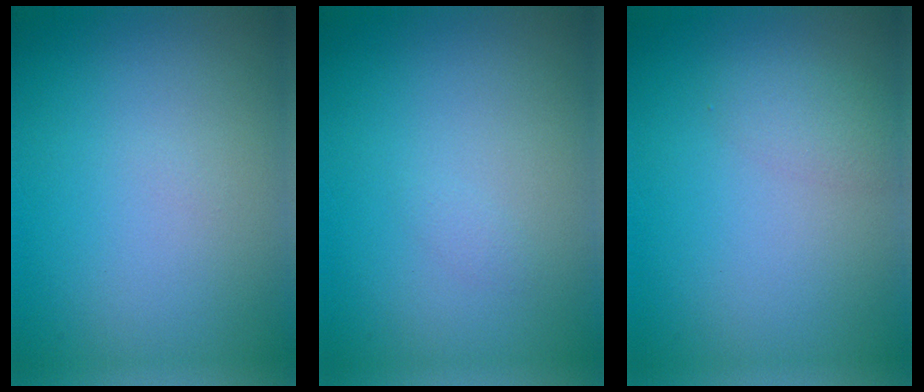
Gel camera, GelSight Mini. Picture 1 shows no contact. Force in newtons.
{"total": 0.5, "press": 0.5, "slide": 0.0}
{"total": 1.5, "press": 1.5, "slide": 0.0}